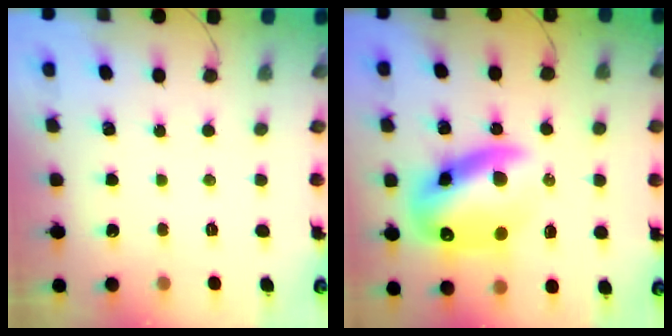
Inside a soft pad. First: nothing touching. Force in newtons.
{"total": 18.9, "press": 18.2, "slide": 4.8}